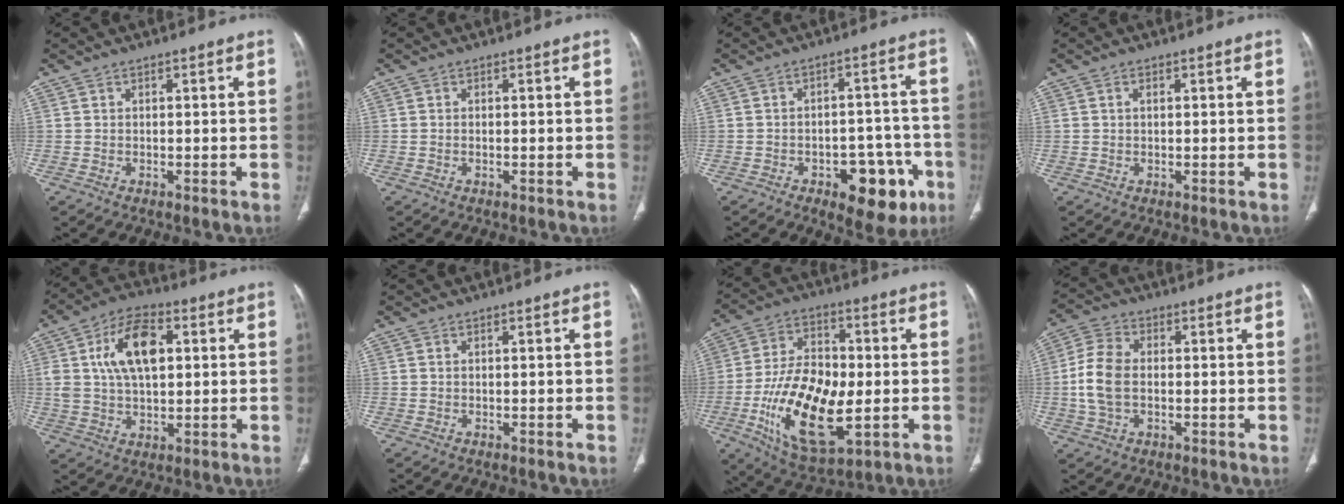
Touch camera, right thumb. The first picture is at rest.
{"total": 0.0}
{"total": 13.0, "force": [-5.9, 6.8, 9.3], "torque": [-0.082, 0.041, -0.069]}
{"total": 0.9, "force": [0.2, 0.6, 0.7], "torque": [-0.015, 0.004, 0.006]}
{"total": 13.1, "force": [3.0, 7.3, 10.4], "torque": [-0.177, 0.007, 0.052]}
{"total": 0.0}
{"total": 21.2, "force": [-4.2, 10.8, 17.8], "torque": [-0.314, 0.003, -0.062]}
{"total": 8.8, "force": [-0.5, 5.7, 6.8], "torque": [-0.141, 0.017, -0.014]}